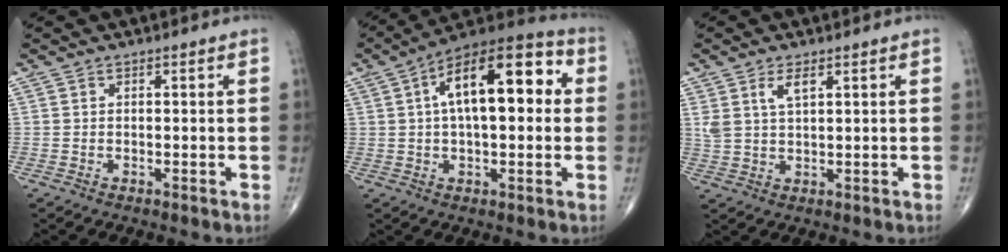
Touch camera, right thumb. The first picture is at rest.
{"total": 18.3, "force": [3.5, 8.3, 16.0], "torque": [-0.227, 0.033, 0.043]}
{"total": 4.2, "force": [2.1, 1.6, 3.2], "torque": [-0.065, -0.005, 0.047]}